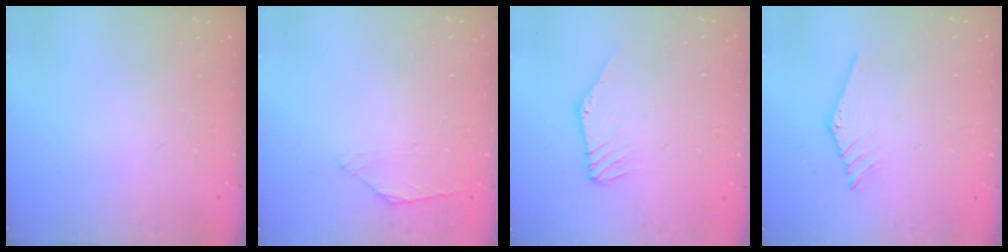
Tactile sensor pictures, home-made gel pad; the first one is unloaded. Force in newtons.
{"total": 2.4, "press": 2.3, "slide": 0.7}
{"total": 3.5, "press": 3.5, "slide": 0.1}
{"total": 0.0}